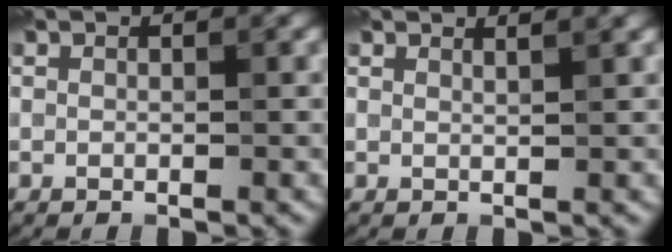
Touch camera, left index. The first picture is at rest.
{"total": 2.0, "force": [1.6, 0.6, 1.0], "torque": [-0.001, 0.009, 0.007]}